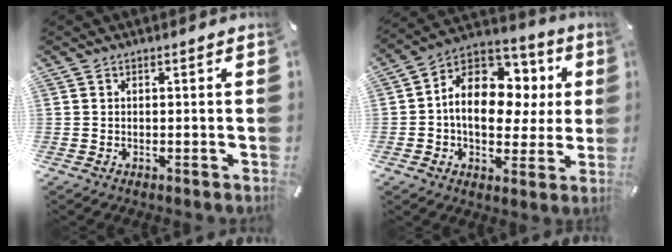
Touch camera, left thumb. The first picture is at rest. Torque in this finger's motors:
{"motor_torque": [2.44, 2.57, 0.96, 0.58, 0.21]}